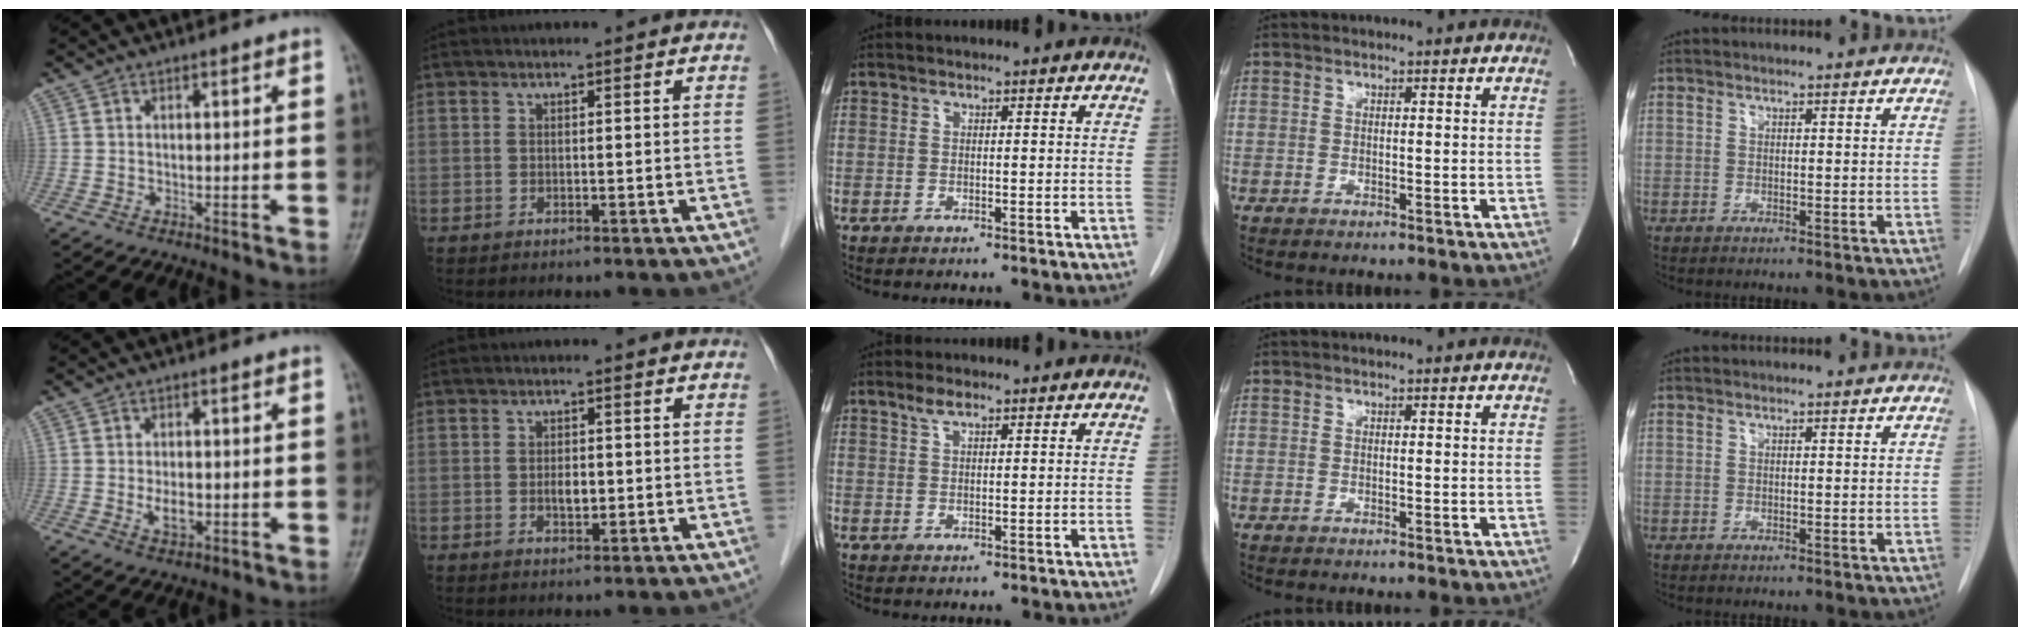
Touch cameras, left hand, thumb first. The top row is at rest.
{"thumb": {"total": 3.8, "force": [-0.6, 2.2, 3.0], "torque": [-0.048, -0.002, -0.008]}, "index": {"total": 2.2, "force": [-0.2, 1.1, 1.9], "torque": [-0.034, 0.000, -0.002]}, "middle": {"total": 2.1, "force": [1.4, 0.6, 1.4], "torque": [-0.029, 0.007, 0.030]}}